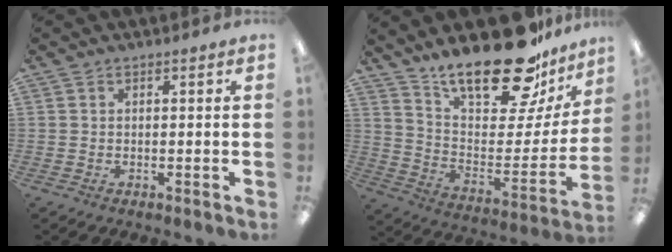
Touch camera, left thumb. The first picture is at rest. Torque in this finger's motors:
{"motor_torque": [0.86, 0.81, 1.42, -1.35, 0.09]}